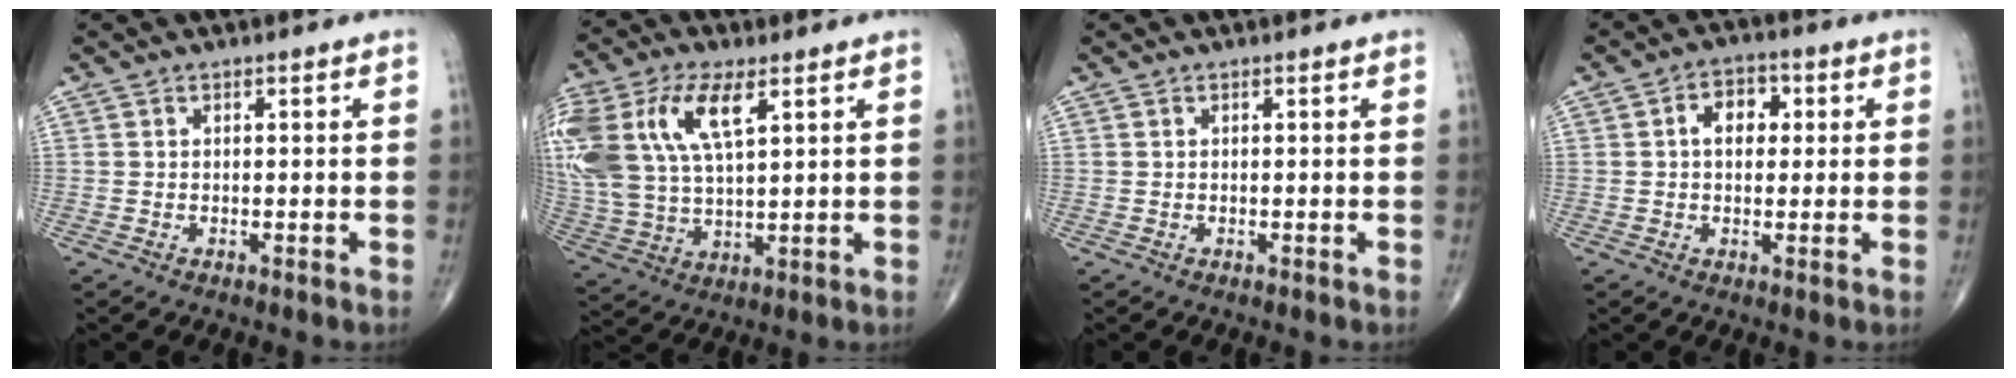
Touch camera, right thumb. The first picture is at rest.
{"total": 22.3, "force": [8.4, 11.5, 17.2], "torque": [-0.412, 0.012, 0.160]}
{"total": 0.0}
{"total": 5.7, "force": [1.0, 3.9, 4.0], "torque": [-0.039, 0.011, 0.007]}